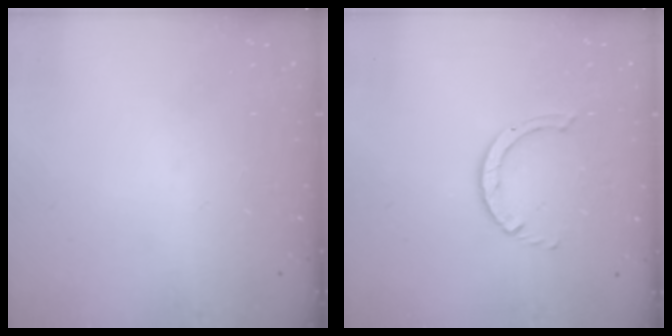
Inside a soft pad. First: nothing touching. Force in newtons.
{"total": 1.4, "press": 1.4, "slide": 0.2}